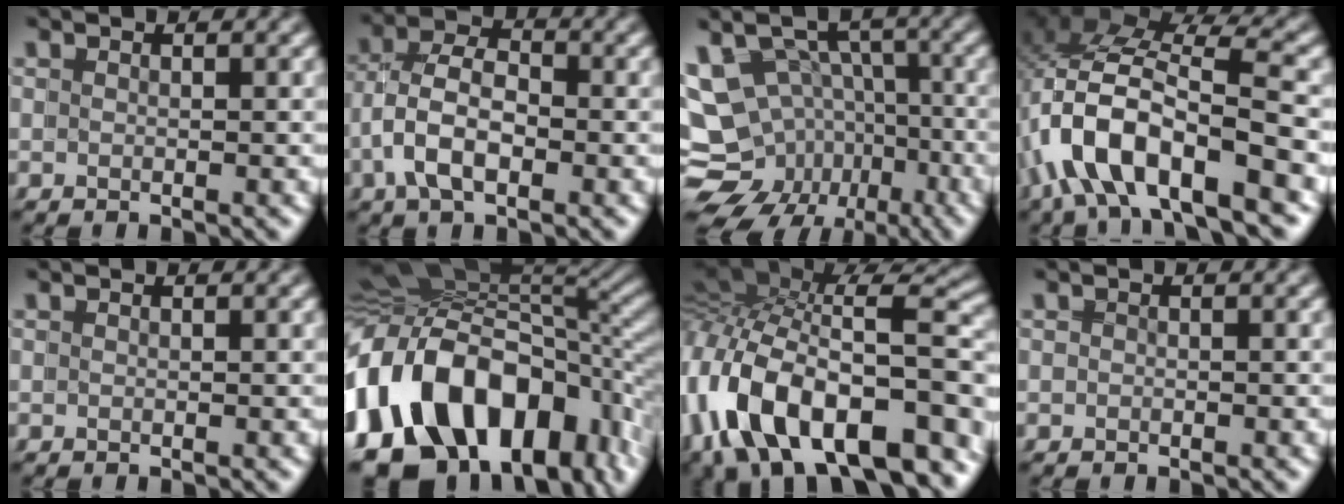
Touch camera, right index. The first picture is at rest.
{"total": 4.2, "force": [-0.8, 2.6, 3.2], "torque": [-0.067, -0.015, -0.010]}
{"total": 15.8, "force": [-4.8, 13.2, 7.2], "torque": [-0.146, -0.071, -0.063]}
{"total": 8.5, "force": [-0.5, 4.9, 7.0], "torque": [-0.151, -0.007, -0.012]}
{"total": 0.0}
{"total": 21.1, "force": [-3.2, 14.9, 14.7], "torque": [-0.269, -0.022, -0.052]}
{"total": 16.4, "force": [-2.5, 10.0, 12.8], "torque": [-0.246, -0.017, -0.034]}
{"total": 0.7, "force": [-0.4, -0.5, -0.4], "torque": [0.009, -0.005, -0.005]}